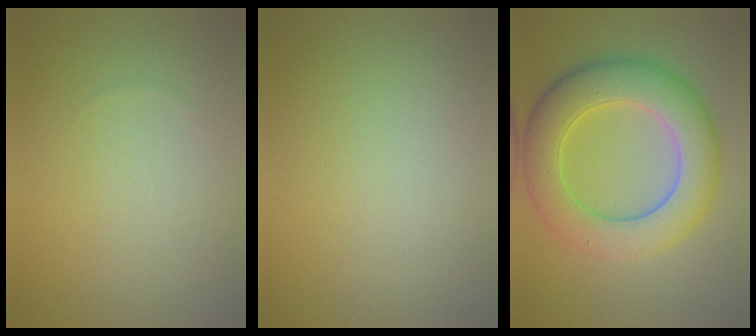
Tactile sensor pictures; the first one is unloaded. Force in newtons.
{"total": 0.0}
{"total": 8.0, "press": 8.0, "slide": 0.2}